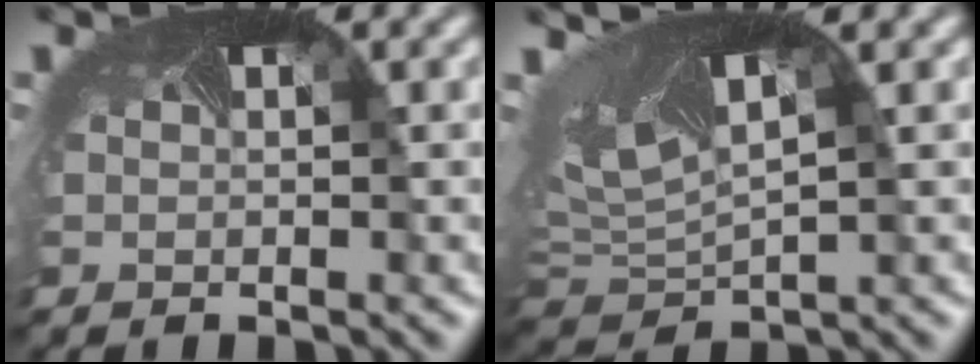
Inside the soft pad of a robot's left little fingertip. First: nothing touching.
{"total": 6.1, "force": [1.6, 3.1, 5.0], "torque": [-0.113, -0.011, 0.041]}